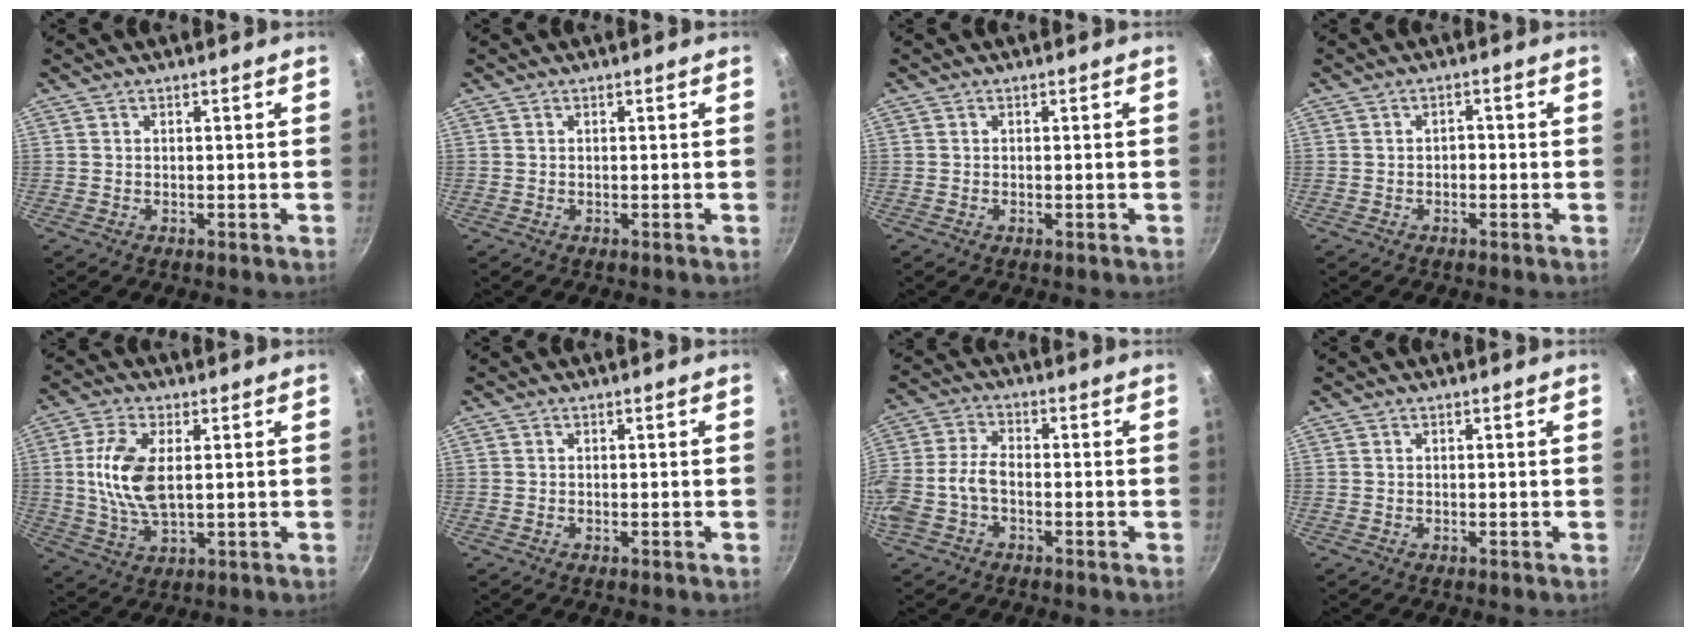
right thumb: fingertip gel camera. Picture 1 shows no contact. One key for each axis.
{"total": 0.0}
{"total": 0.5, "fx": -0.2, "fy": 0.2, "fz": 0.5, "tx": -0.007, "ty": 0.001, "tz": -0.004}
{"total": 1.5, "fx": -0.6, "fy": 1.0, "fz": 0.9, "tx": -0.008, "ty": 0.011, "tz": -0.010}
{"total": 10.7, "fx": 1.4, "fy": 5.3, "fz": 9.2, "tx": -0.185, "ty": -0.002, "tz": 0.029}
{"total": 0.0}
{"total": 7.4, "fx": -2.7, "fy": 4.0, "fz": 5.6, "tx": -0.127, "ty": 0.029, "tz": -0.066}
{"total": 0.0}